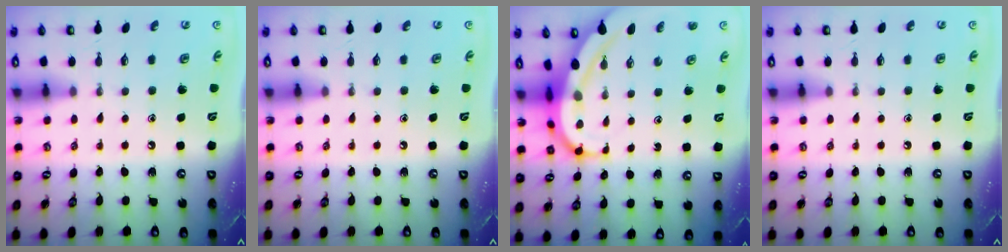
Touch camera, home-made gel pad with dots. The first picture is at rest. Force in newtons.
{"total": 0.0}
{"total": 8.4, "press": 8.3, "slide": 0.7}
{"total": 0.0}